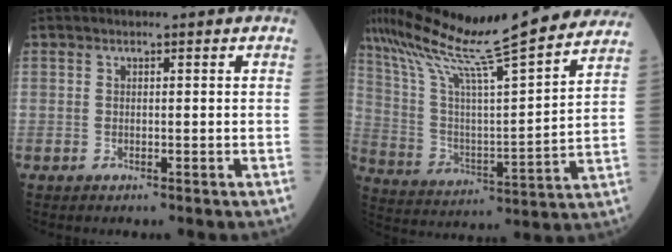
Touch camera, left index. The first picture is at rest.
{"total": 29.1, "force": [24.9, 0.8, 15.0], "torque": [-0.267, -0.016, 0.374]}